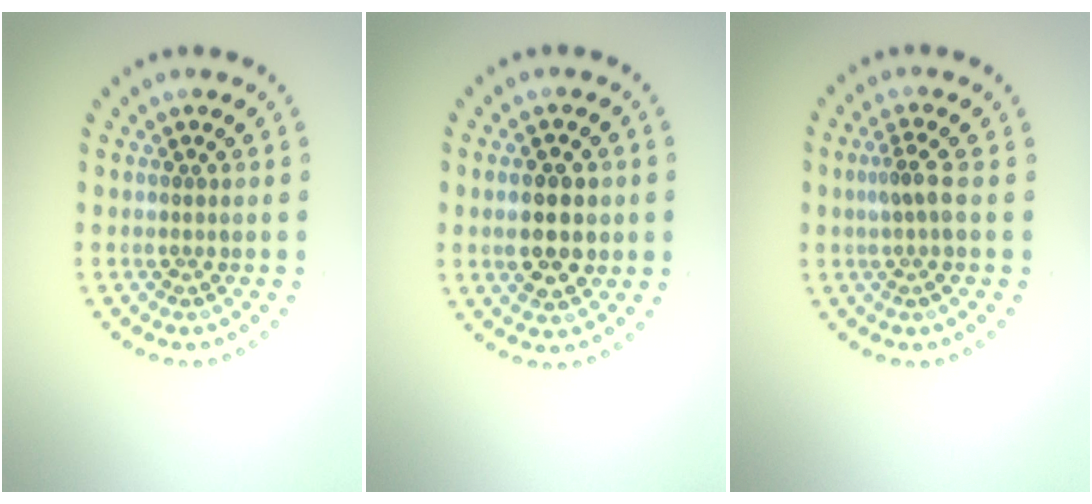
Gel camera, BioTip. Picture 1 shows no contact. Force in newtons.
{"total": 4.5, "press": 4.5, "slide": 0.2}
{"total": 2.0, "press": 1.5, "slide": 1.3}